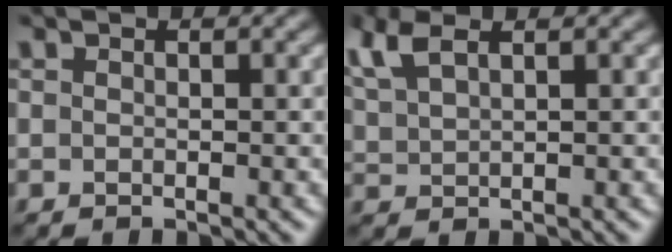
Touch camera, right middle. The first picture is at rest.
{"total": 3.7, "force": [2.3, 1.4, 2.5], "torque": [-0.067, 0.011, 0.048]}